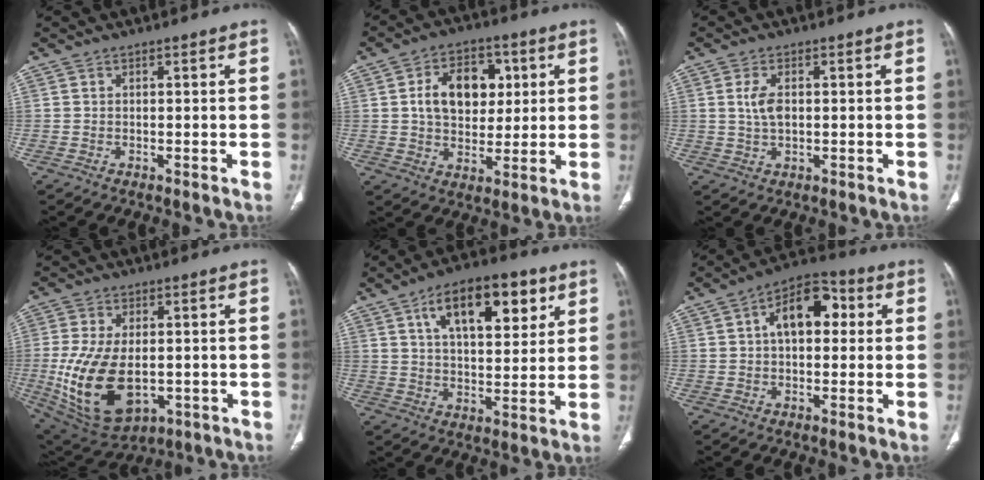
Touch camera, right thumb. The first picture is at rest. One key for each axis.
{"total": 12.8, "fx": 2.7, "fy": 8.8, "fz": 8.9, "tx": -0.103, "ty": 0.002, "tz": 0.045}
{"total": 3.8, "fx": 0.6, "fy": 2.0, "fz": 3.2, "tx": -0.064, "ty": -0.005, "tz": 0.012}
{"total": 17.5, "fx": -2.8, "fy": 10.2, "fz": 14.0, "tx": -0.268, "ty": -0.011, "tz": -0.021}
{"total": 16.3, "fx": 7.3, "fy": 7.6, "fz": 12.4, "tx": -0.151, "ty": -0.019, "tz": 0.115}
{"total": 11.0, "fx": 2.1, "fy": 6.4, "fz": 8.6, "tx": -0.112, "ty": 0.028, "tz": 0.023}